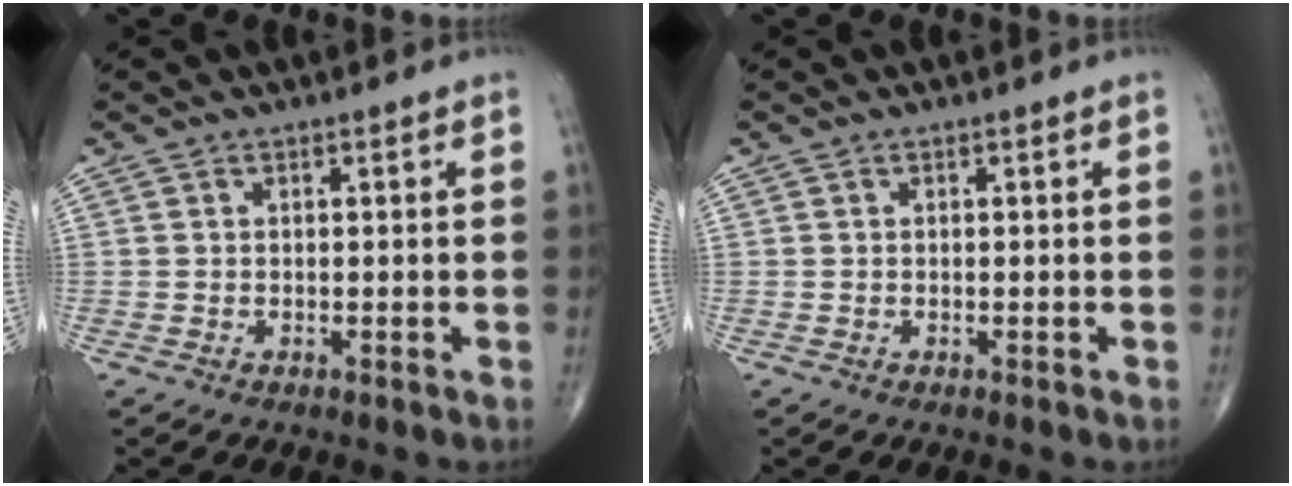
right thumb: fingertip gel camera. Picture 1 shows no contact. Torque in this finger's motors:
{"motor_torque": [0.00, 0.00, -0.01, 0.04, 0.00]}